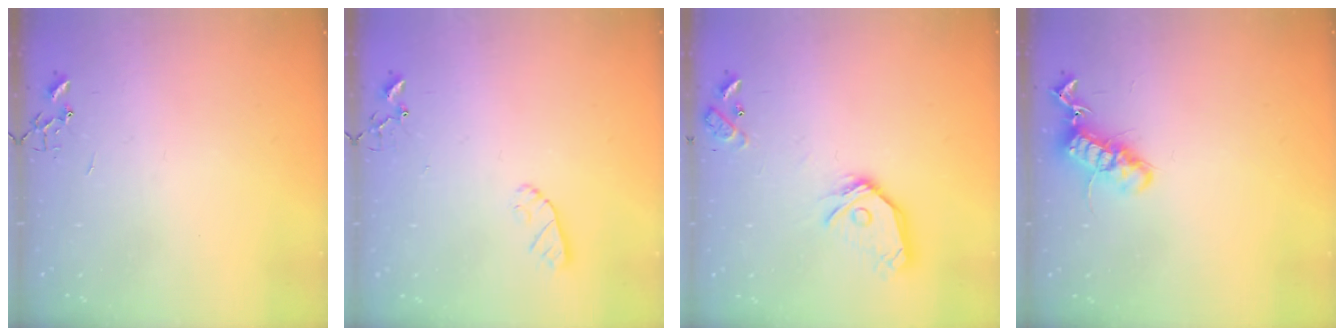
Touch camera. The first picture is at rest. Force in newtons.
{"total": 6.0, "press": 6.0, "slide": 0.3}
{"total": 15.0, "press": 14.9, "slide": 2.2}
{"total": 13.8, "press": 13.8, "slide": 0.7}